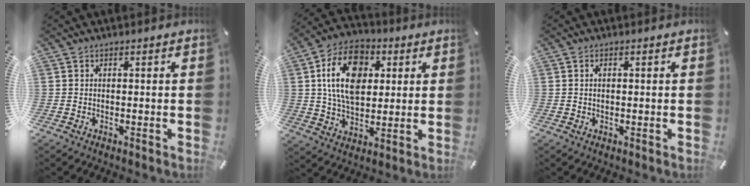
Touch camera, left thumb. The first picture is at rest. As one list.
[{"total": 16.1, "force": [3.6, 11.2, 11.0], "torque": [-0.210, 0.014, 0.062]}, {"total": 1.1, "force": [0.2, 0.6, 0.9], "torque": [-0.020, 0.003, 0.001]}]